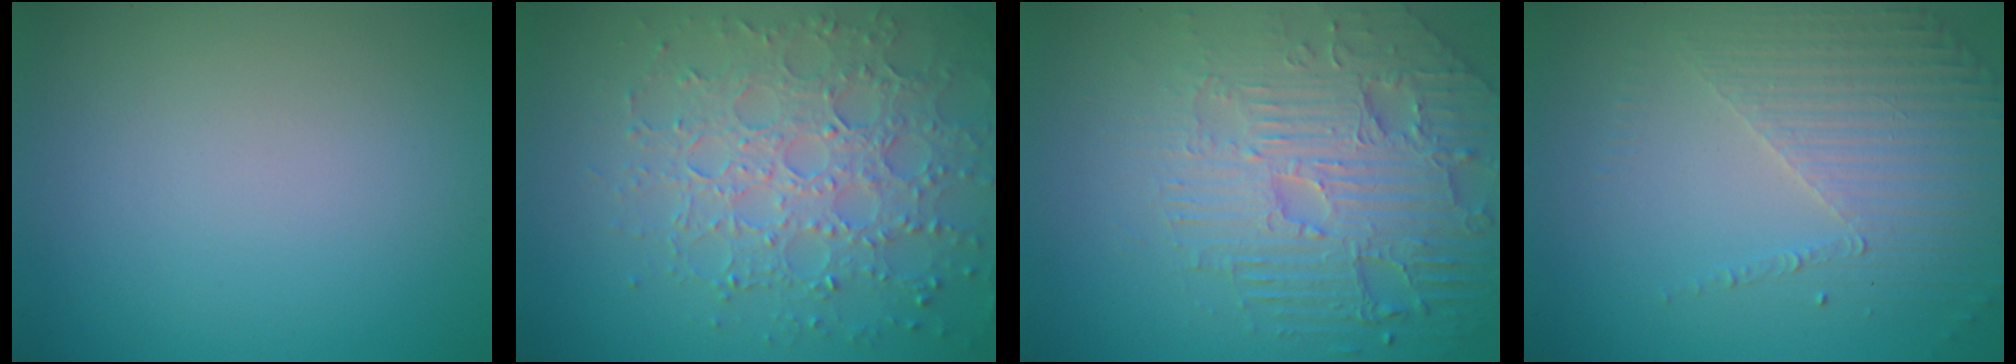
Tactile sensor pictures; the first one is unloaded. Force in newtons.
{"total": 6.1, "press": 5.0, "slide": 3.6}
{"total": 7.4, "press": 5.5, "slide": 5.0}
{"total": 4.3, "press": 3.0, "slide": 3.0}